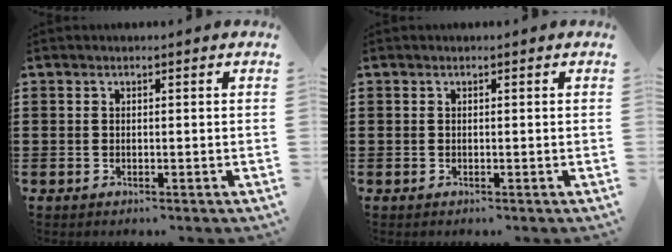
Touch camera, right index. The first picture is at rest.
{"total": 0.0}